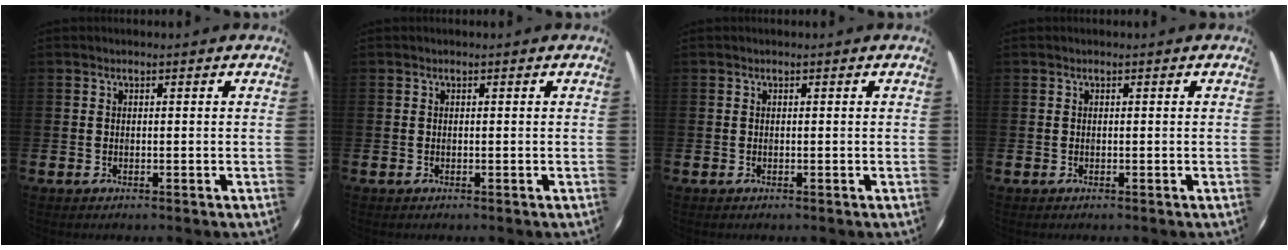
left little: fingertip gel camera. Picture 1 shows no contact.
{"total": 0.0}
{"total": 0.0}
{"total": 0.0}